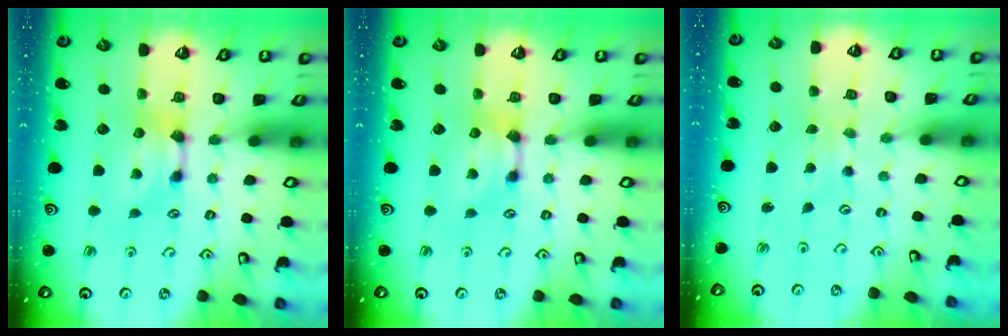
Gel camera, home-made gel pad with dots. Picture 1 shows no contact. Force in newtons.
{"total": 0.0}
{"total": 2.9, "press": 2.9, "slide": 0.4}